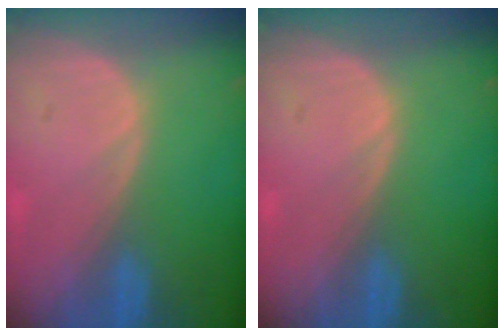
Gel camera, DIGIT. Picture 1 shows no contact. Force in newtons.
{"total": 0.0}